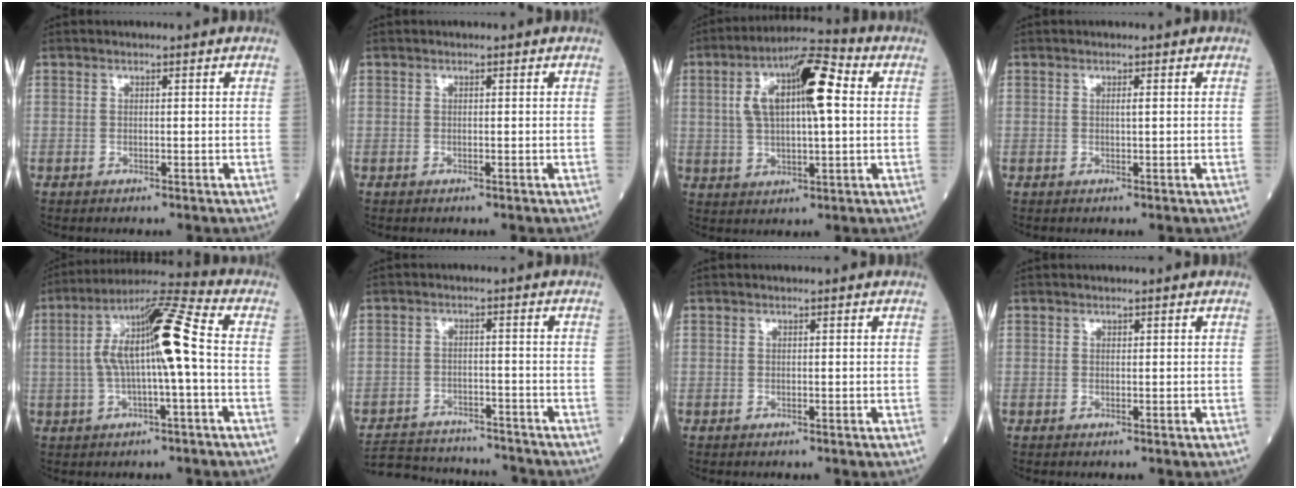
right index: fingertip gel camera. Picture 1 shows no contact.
{"total": 0.0}
{"total": 12.7, "force": [2.7, 3.2, 11.9], "torque": [-0.222, 0.032, 0.042]}
{"total": 0.5, "force": [0.3, 0.0, 0.4], "torque": [-0.010, 0.001, 0.007]}
{"total": 12.1, "force": [0.0, 0.8, 12.1], "torque": [-0.226, 0.030, -0.006]}
{"total": 13.1, "force": [-12.4, 2.9, 2.9], "torque": [-0.056, 0.011, -0.179]}
{"total": 0.0}
{"total": 0.0}